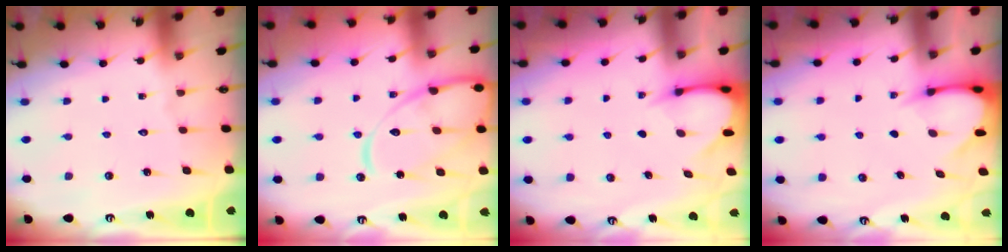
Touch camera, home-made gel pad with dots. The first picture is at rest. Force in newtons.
{"total": 15.1, "press": 15.1, "slide": 1.3}
{"total": 3.7, "press": 3.7, "slide": 0.3}
{"total": 3.7, "press": 3.7, "slide": 0.3}